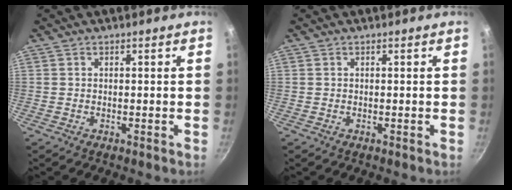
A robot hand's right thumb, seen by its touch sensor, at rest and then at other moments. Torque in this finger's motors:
{"motor_torque": [-0.17, 0.17, 0.00, 0.00, 0.00]}